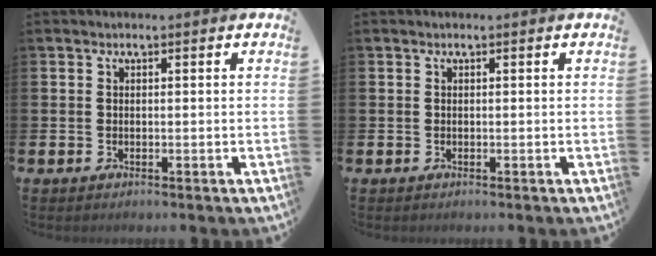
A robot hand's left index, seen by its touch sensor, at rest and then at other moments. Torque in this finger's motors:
{"motor_torque": [0.00, 0.01, 0.01, 0.00]}